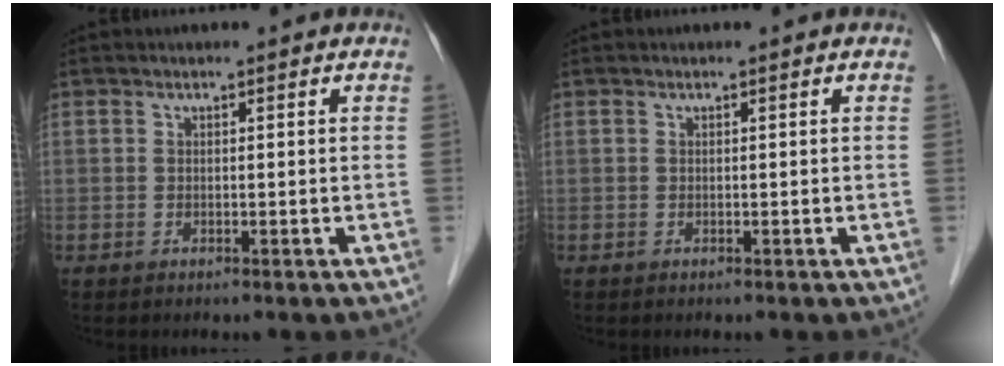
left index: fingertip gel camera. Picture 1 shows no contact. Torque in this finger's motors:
{"motor_torque": [0.00, 0.00, 0.00, 0.00]}